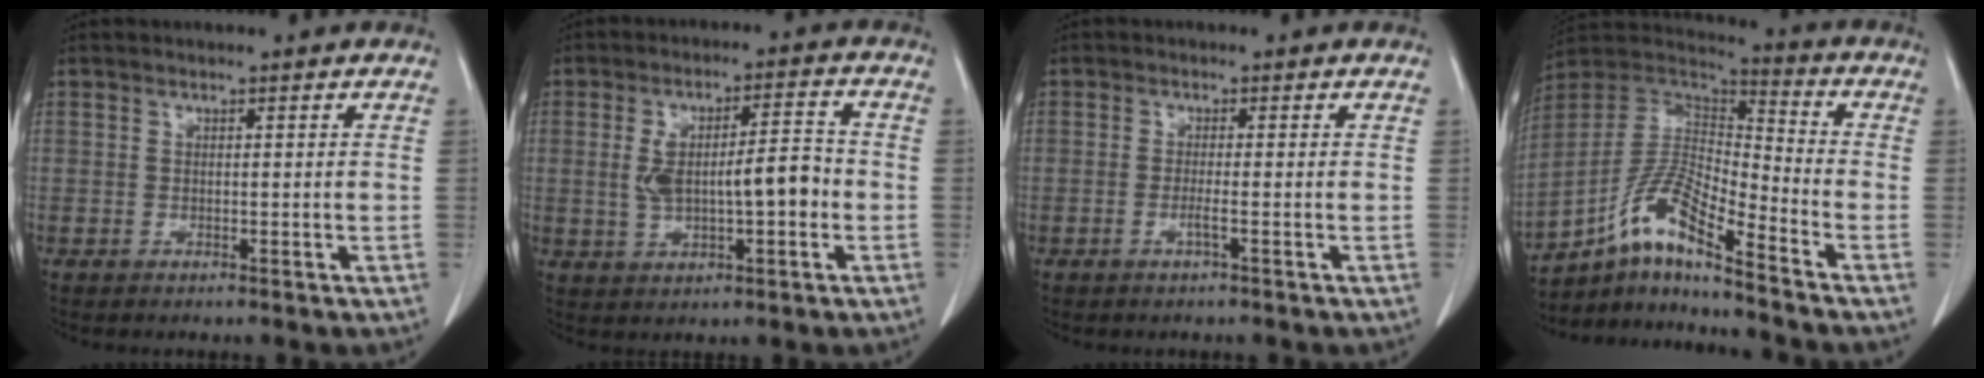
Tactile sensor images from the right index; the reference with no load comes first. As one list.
[{"total": 9.0, "force": [-0.7, 2.9, 8.5], "torque": [-0.159, 0.020, -0.004]}, {"total": 1.4, "force": [-0.6, -0.3, 1.2], "torque": [-0.025, -0.002, -0.012]}, {"total": 12.9, "force": [-8.4, 1.5, 9.7], "torque": [-0.199, 0.015, -0.155]}]